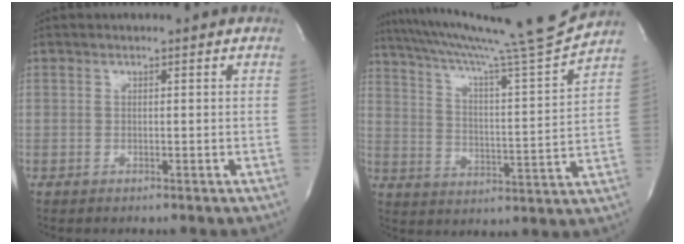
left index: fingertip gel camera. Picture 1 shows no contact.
{"total": 18.1, "force": [16.7, -2.7, 6.5], "torque": [-0.115, -0.048, 0.248]}